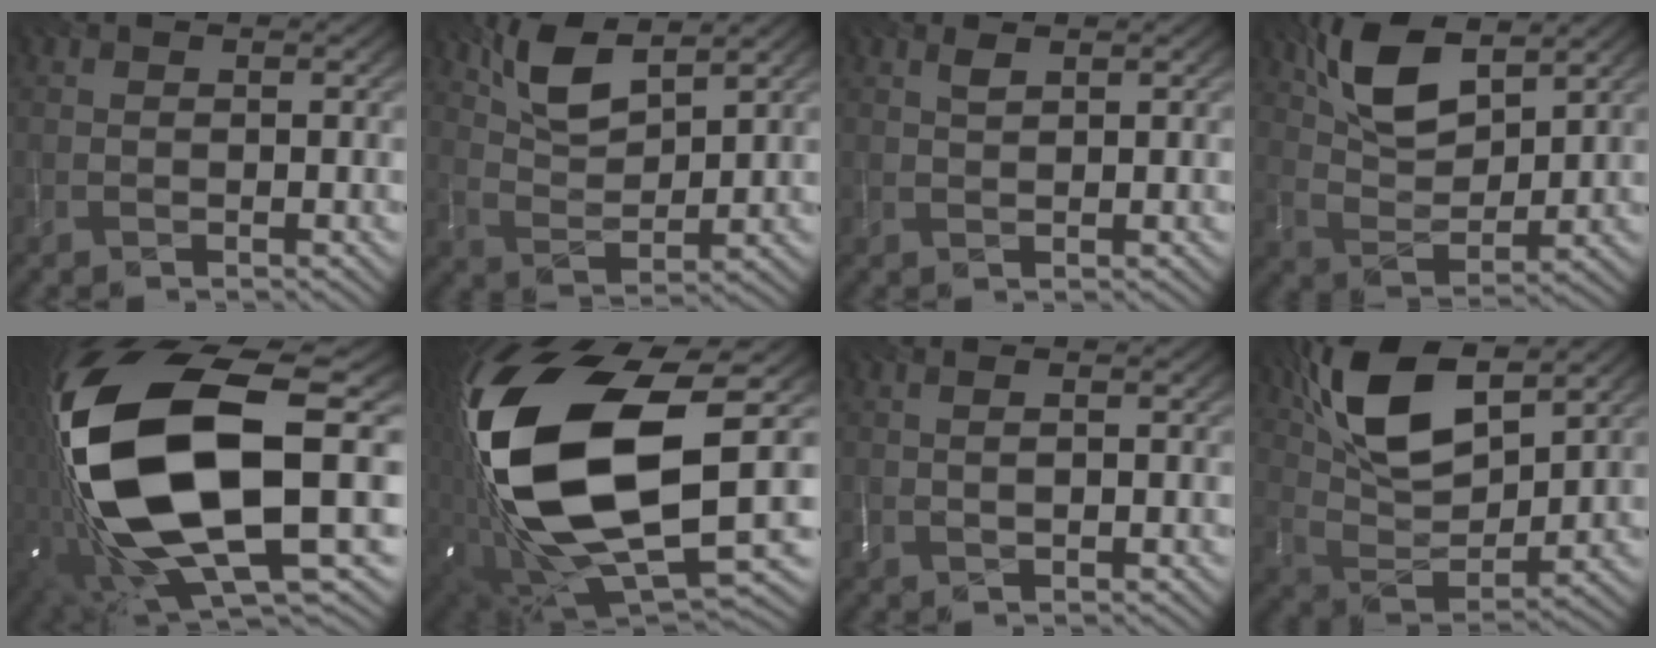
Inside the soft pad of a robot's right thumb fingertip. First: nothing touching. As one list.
[{"total": 6.9, "force": [4.6, 2.2, 4.6], "torque": [-0.105, 0.000, 0.096]}, {"total": 1.1, "force": [0.7, 0.3, 0.8], "torque": [-0.023, 0.001, 0.016]}, {"total": 9.6, "force": [5.6, 4.0, 6.6], "torque": [-0.146, 0.004, 0.115]}, {"total": 21.5, "force": [-1.3, 8.9, 19.5], "torque": [-0.431, -0.080, 0.006]}, {"total": 20.9, "force": [1.1, 11.2, 17.6], "torque": [-0.407, -0.045, 0.029]}, {"total": 1.1, "force": [0.3, 0.1, 1.1], "torque": [-0.026, 0.005, 0.004]}, {"total": 13.8, "force": [7.5, 5.7, 10.2], "torque": [-0.225, 0.012, 0.147]}]